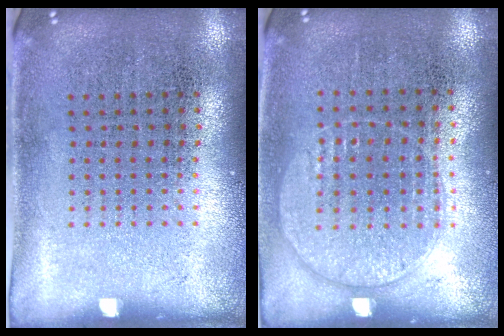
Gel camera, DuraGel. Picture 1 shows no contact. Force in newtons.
{"total": 1.0, "press": 0.9, "slide": 0.4}